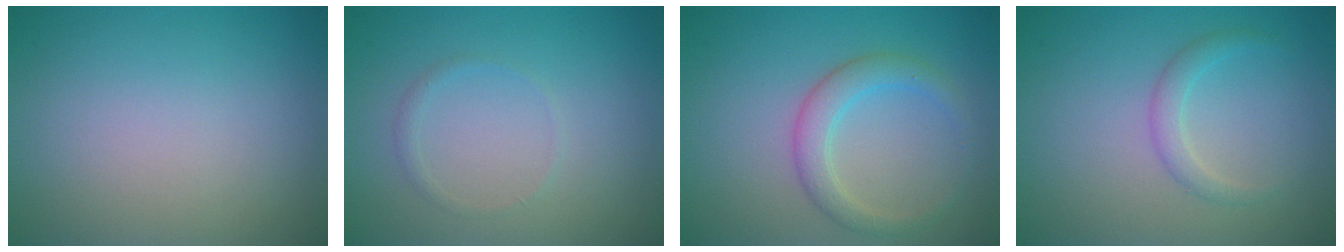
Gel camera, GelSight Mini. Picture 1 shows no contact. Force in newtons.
{"total": 0.7, "press": 0.7, "slide": 0.0}
{"total": 2.8, "press": 2.8, "slide": 0.2}
{"total": 1.6, "press": 1.6, "slide": 0.0}